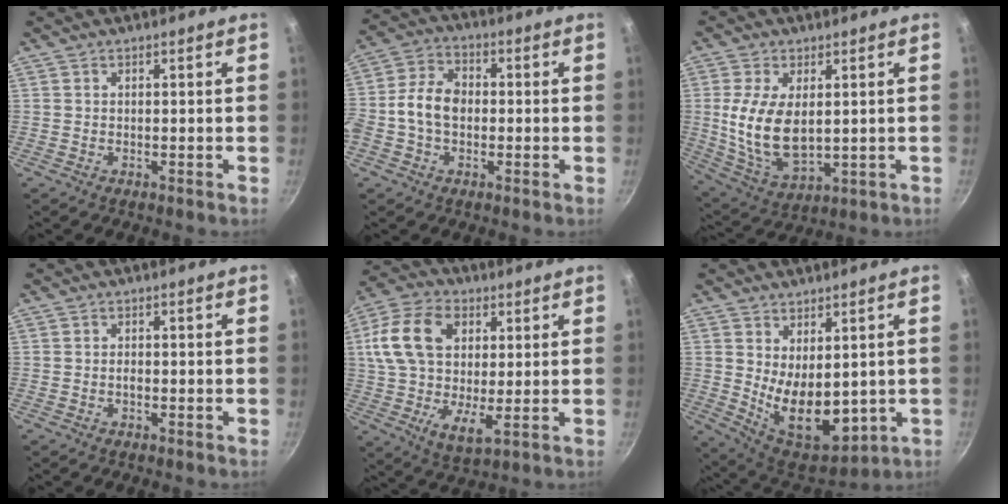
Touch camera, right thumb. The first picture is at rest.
{"total": 9.1, "force": [-0.8, 6.5, 6.3], "torque": [-0.102, 0.026, -0.030]}
{"total": 13.4, "force": [1.4, 7.5, 11.1], "torque": [-0.212, -0.020, 0.041]}
{"total": 1.0, "force": [-0.3, 0.6, 0.7], "torque": [-0.012, 0.004, -0.007]}
{"total": 17.2, "force": [4.4, 10.5, 12.9], "torque": [-0.226, -0.006, 0.068]}
{"total": 12.9, "force": [0.8, 7.4, 10.5], "torque": [-0.134, -0.040, 0.043]}